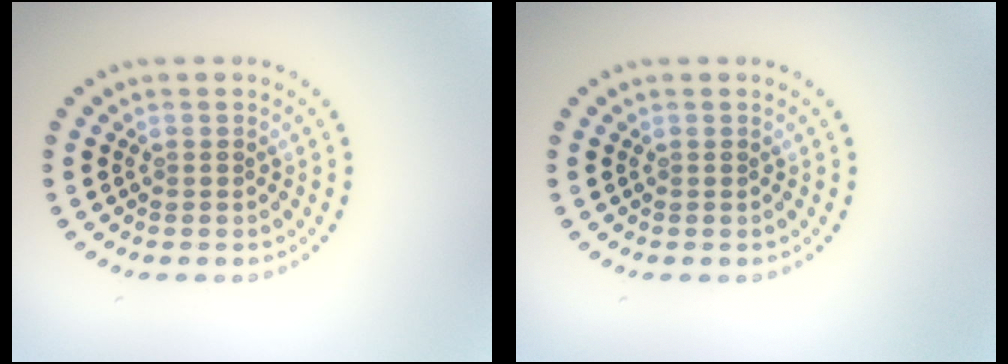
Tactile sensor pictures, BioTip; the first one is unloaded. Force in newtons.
{"total": 0.0}